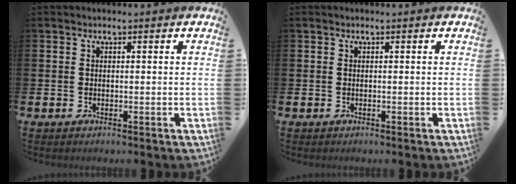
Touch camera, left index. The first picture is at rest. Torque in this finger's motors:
{"motor_torque": [0.00, 0.00, -0.02, 0.01]}